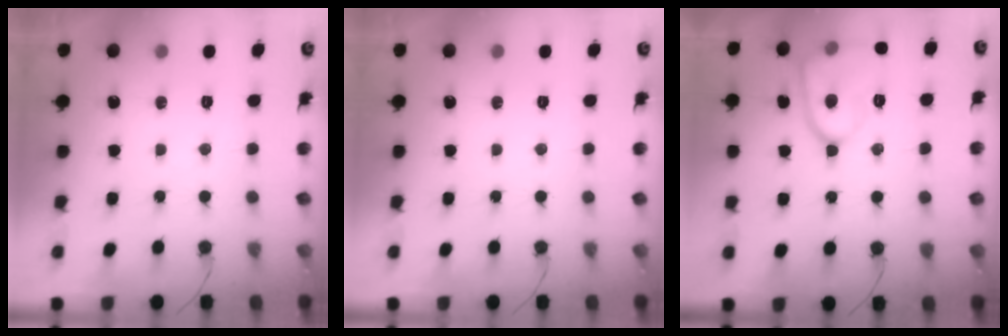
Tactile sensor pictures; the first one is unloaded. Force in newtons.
{"total": 0.0}
{"total": 12.7, "press": 12.7, "slide": 0.7}